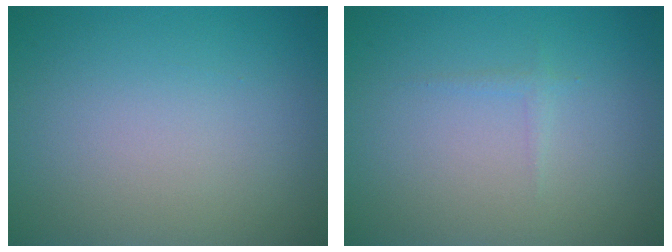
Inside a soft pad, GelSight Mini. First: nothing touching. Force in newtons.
{"total": 0.6, "press": 0.6, "slide": 0.0}